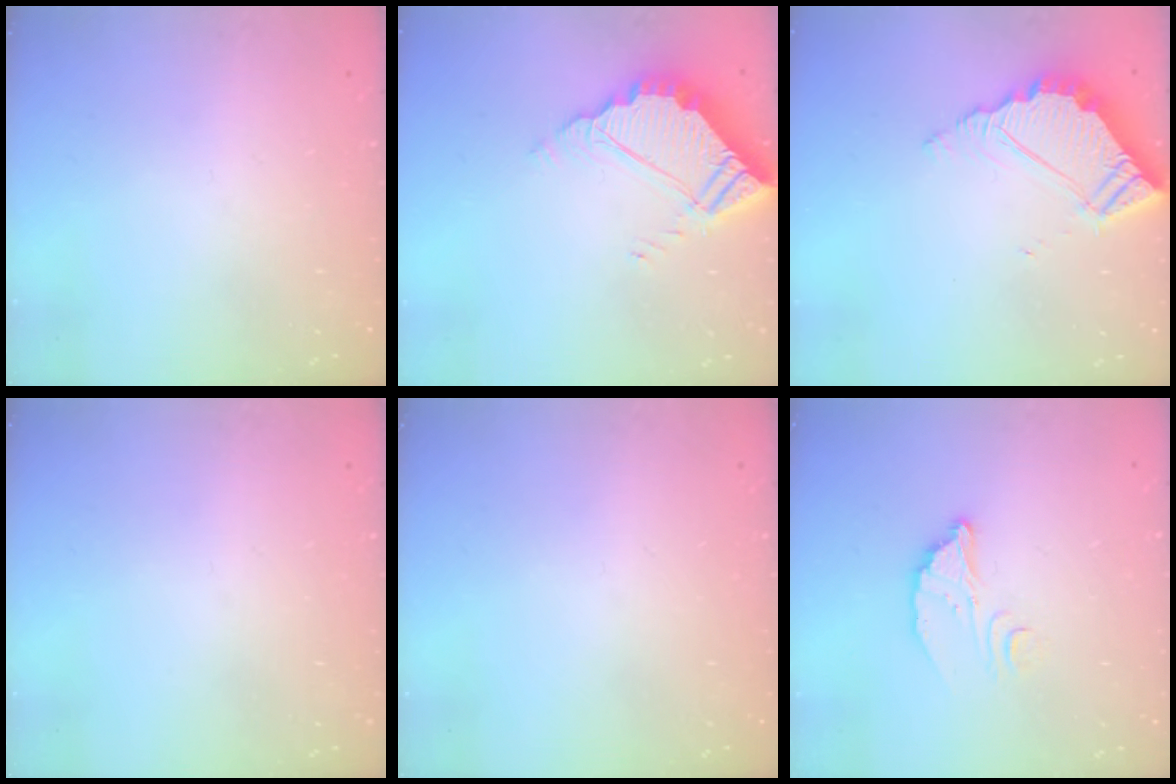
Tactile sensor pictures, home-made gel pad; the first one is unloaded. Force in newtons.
{"total": 7.2, "press": 7.1, "slide": 0.4}
{"total": 5.8, "press": 5.8, "slide": 0.4}
{"total": 0.0}
{"total": 0.0}
{"total": 5.1, "press": 5.1, "slide": 0.4}